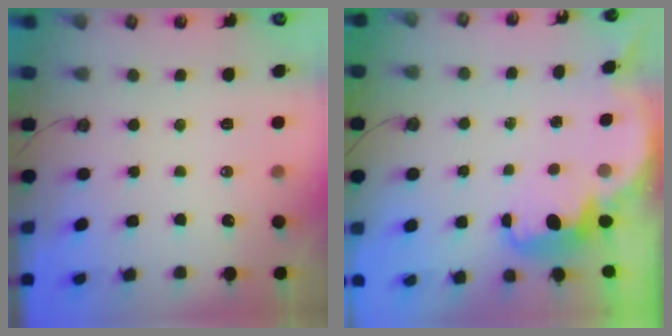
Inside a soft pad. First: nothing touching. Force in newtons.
{"total": 2.5, "press": 2.5, "slide": 0.6}